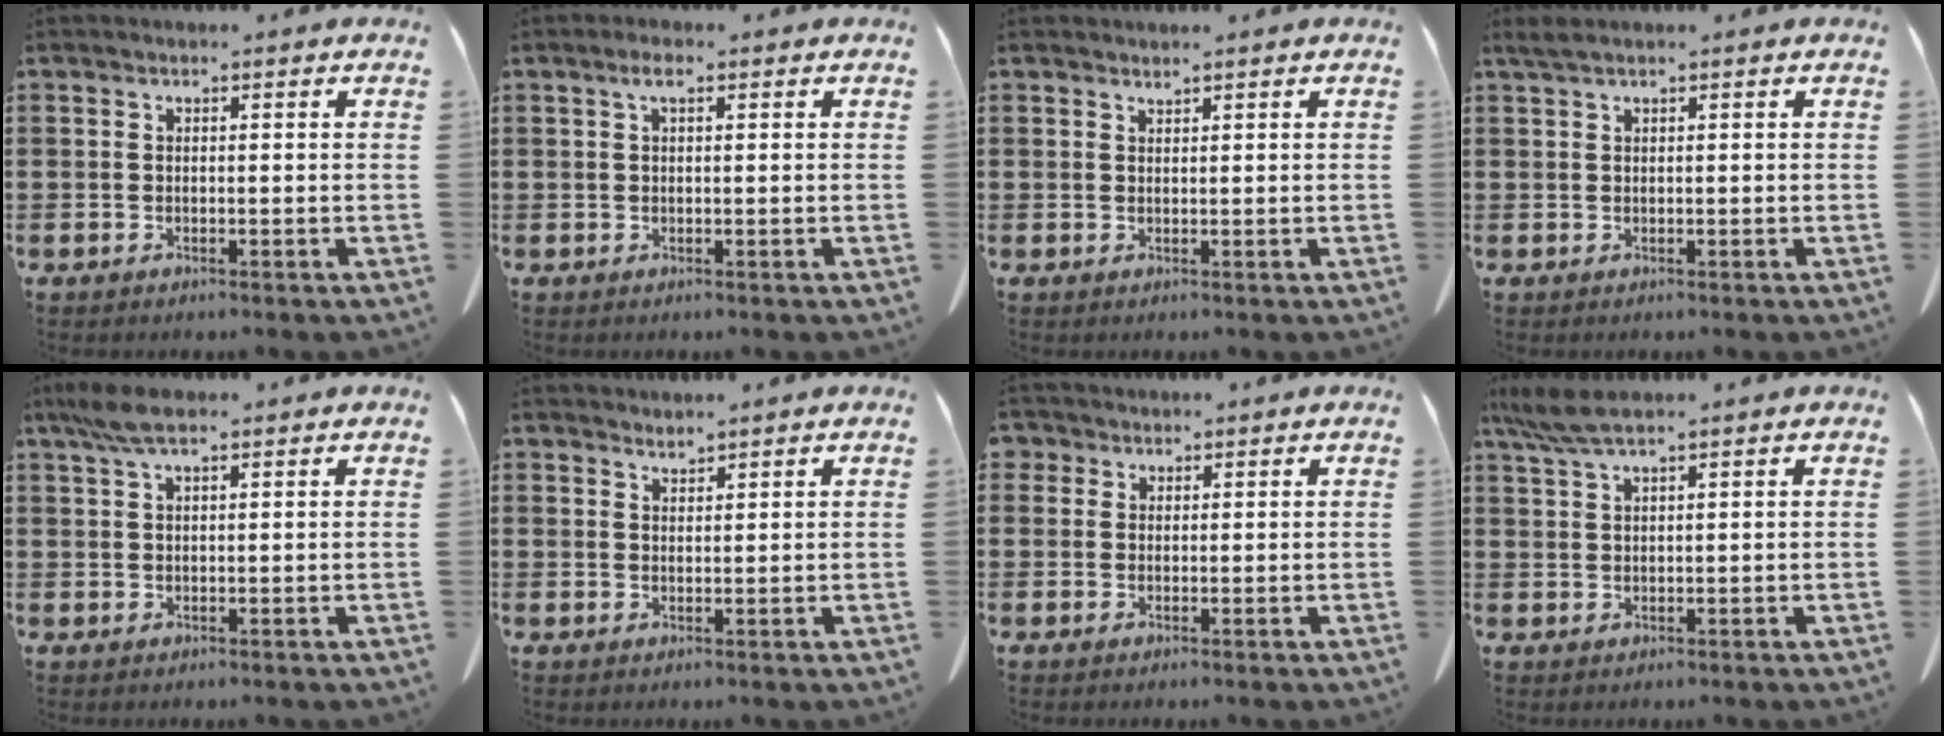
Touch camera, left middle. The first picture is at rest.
{"total": 2.0, "force": [0.7, 0.6, 1.8], "torque": [-0.037, 0.006, 0.011]}
{"total": 0.7, "force": [0.7, 0.0, 0.1], "torque": [-0.004, -0.001, 0.014]}
{"total": 0.9, "force": [0.6, 0.0, 0.8], "torque": [-0.016, 0.000, 0.011]}
{"total": 4.3, "force": [2.6, 1.1, 3.3], "torque": [-0.069, 0.005, 0.047]}
{"total": 1.5, "force": [1.5, 0.0, 0.0], "torque": [-0.003, 0.001, 0.029]}
{"total": 1.8, "force": [1.3, 1.2, 0.2], "torque": [-0.010, 0.007, 0.024]}
{"total": 4.2, "force": [3.2, 0.3, 2.7], "torque": [-0.061, 0.000, 0.060]}